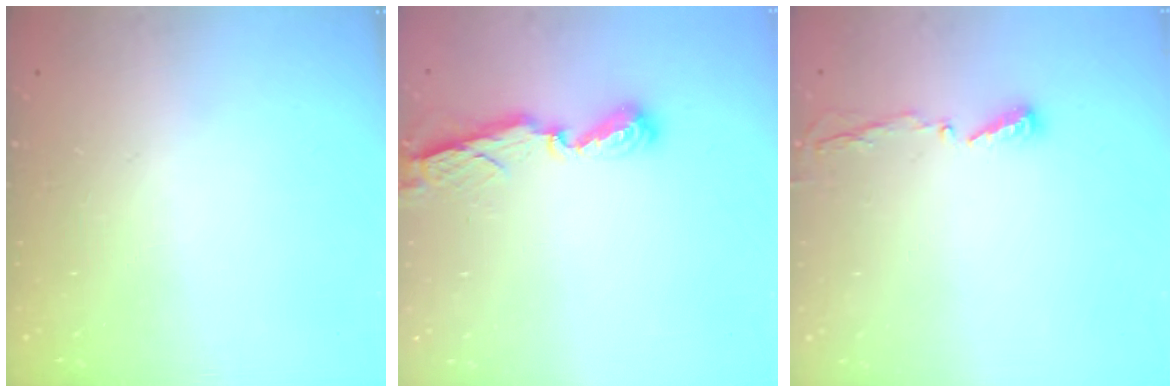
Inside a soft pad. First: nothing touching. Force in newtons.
{"total": 7.8, "press": 7.8, "slide": 0.5}
{"total": 3.6, "press": 3.6, "slide": 0.4}